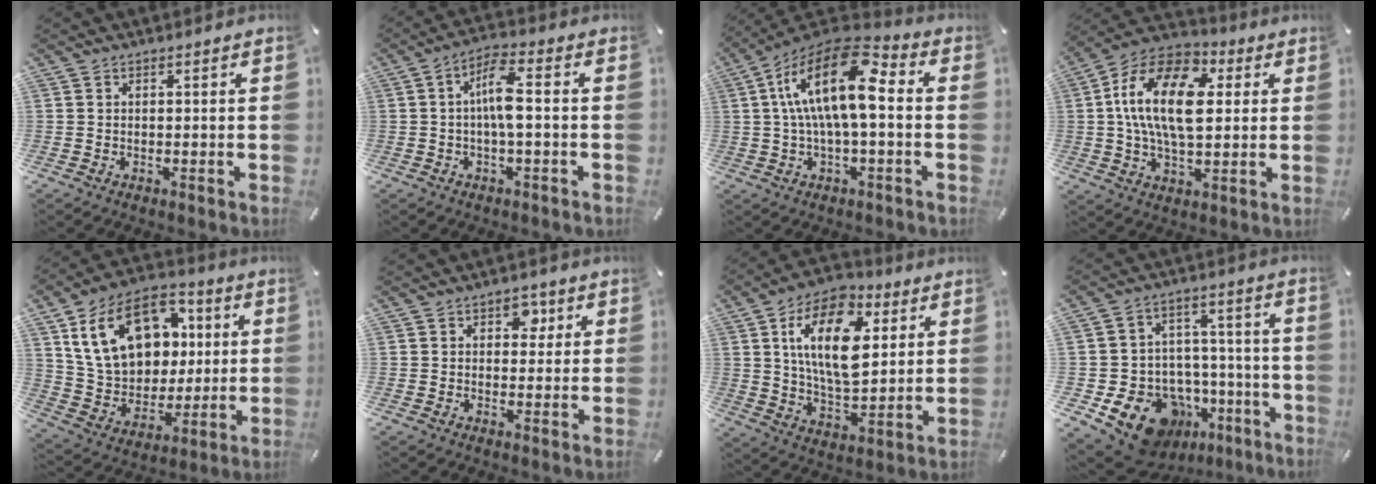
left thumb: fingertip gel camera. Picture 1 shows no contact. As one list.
[{"total": 7.8, "force": [-0.3, 2.0, 7.5], "torque": [-0.143, 0.009, -0.008]}, {"total": 17.7, "force": [2.5, 7.4, 15.9], "torque": [-0.305, -0.012, 0.037]}, {"total": 18.4, "force": [2.8, 10.9, 14.6], "torque": [-0.298, 0.008, 0.045]}, {"total": 20.0, "force": [6.5, 15.1, 11.4], "torque": [-0.214, -0.010, 0.125]}, {"total": 4.1, "force": [1.6, 3.1, 2.2], "torque": [-0.010, -0.007, 0.018]}, {"total": 18.0, "force": [6.2, 10.2, 13.4], "torque": [-0.251, -0.009, 0.102]}, {"total": 16.4, "force": [-8.6, 11.9, 7.4], "torque": [-0.110, 0.048, -0.126]}]